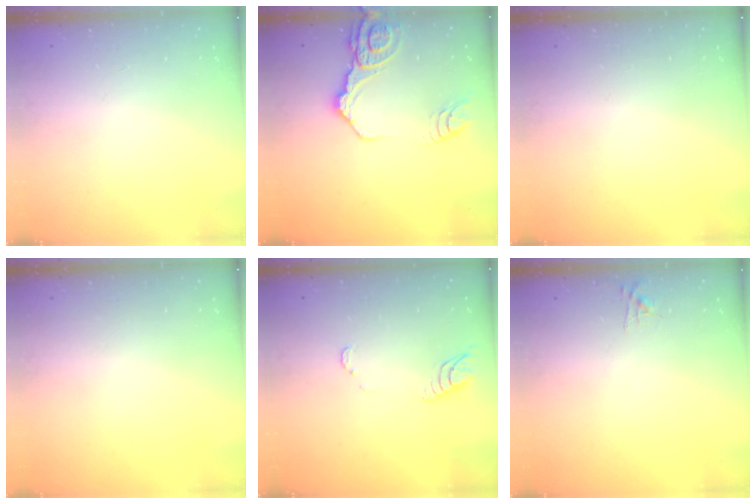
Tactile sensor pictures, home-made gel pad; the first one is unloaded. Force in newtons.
{"total": 14.6, "press": 14.5, "slide": 1.8}
{"total": 0.0}
{"total": 0.0}
{"total": 4.1, "press": 4.1, "slide": 0.4}
{"total": 4.9, "press": 4.9, "slide": 0.4}